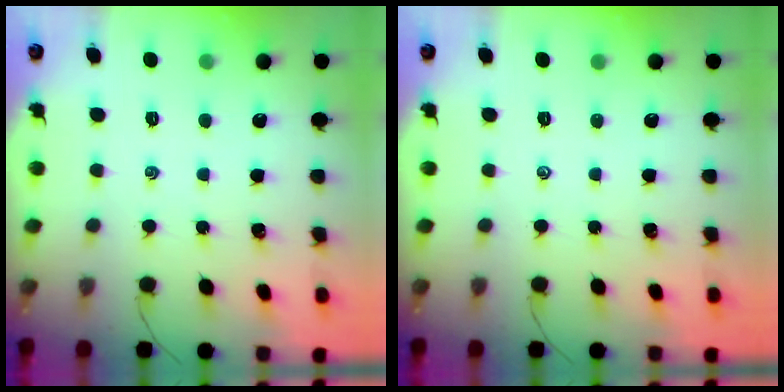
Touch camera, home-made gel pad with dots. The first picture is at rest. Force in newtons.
{"total": 0.0}